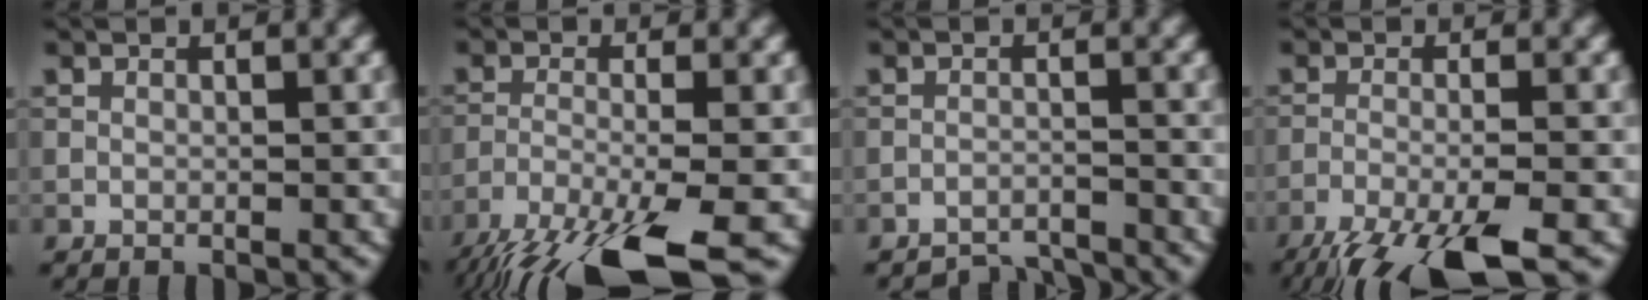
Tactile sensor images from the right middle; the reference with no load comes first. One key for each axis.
{"total": 10.7, "fx": -7.3, "fy": 2.1, "fz": 7.5, "tx": -0.139, "ty": -0.018, "tz": -0.134}
{"total": 3.5, "fx": -3.5, "fy": 0.4, "fz": 0.4, "tx": -0.002, "ty": -0.001, "tz": -0.057}
{"total": 8.9, "fx": -6.3, "fy": 1.8, "fz": 6.1, "tx": -0.101, "ty": -0.020, "tz": -0.117}